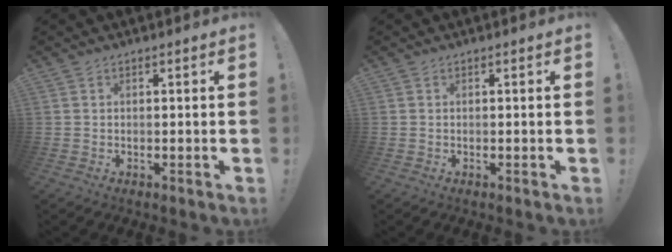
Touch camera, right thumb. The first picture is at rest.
{"total": 0.0}